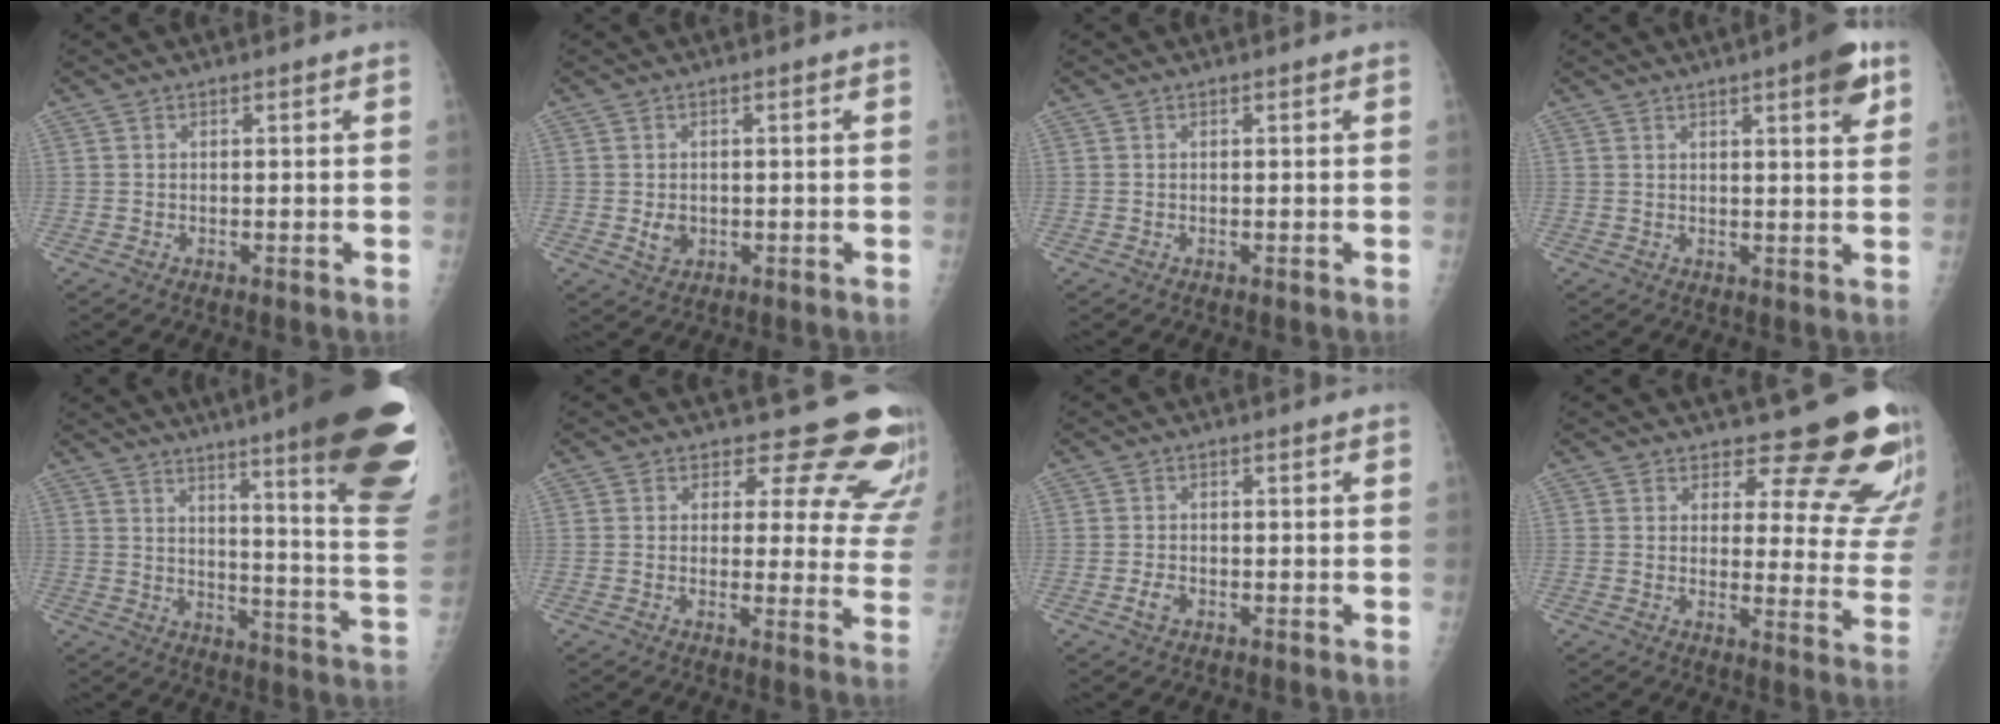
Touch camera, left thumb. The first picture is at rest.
{"total": 2.7, "force": [-0.3, 2.2, 1.5], "torque": [-0.018, -0.001, 0.002]}
{"total": 0.0}
{"total": 7.1, "force": [3.8, 1.5, 5.8], "torque": [-0.069, -0.013, 0.045]}
{"total": 28.7, "force": [17.7, 3.3, 22.3], "torque": [-0.213, -0.091, 0.233]}
{"total": 15.5, "force": [13.3, 6.5, 4.5], "torque": [0.001, -0.106, 0.126]}
{"total": 1.8, "force": [-0.8, 1.1, 1.1], "torque": [-0.021, 0.002, -0.017]}
{"total": 16.0, "force": [13.8, 5.7, 5.7], "torque": [-0.015, -0.127, 0.142]}